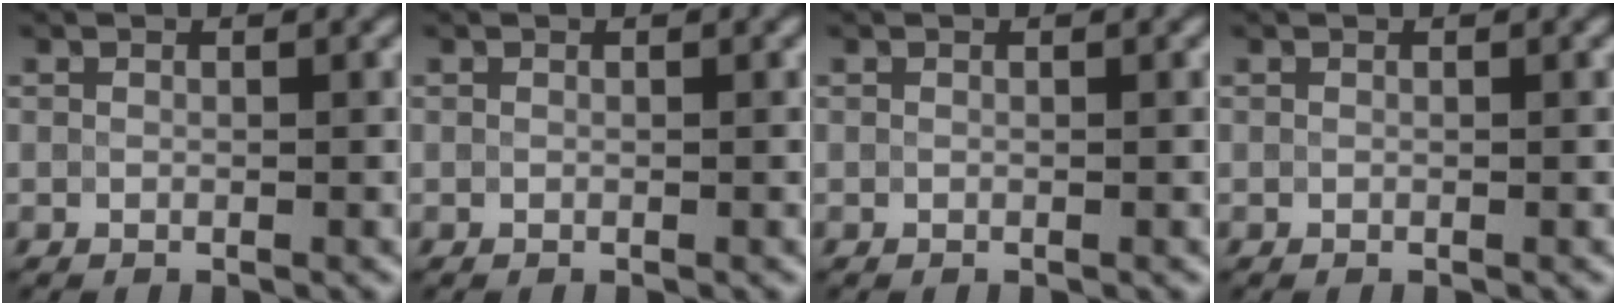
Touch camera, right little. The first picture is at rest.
{"total": 0.0}
{"total": 0.0}
{"total": 0.0}